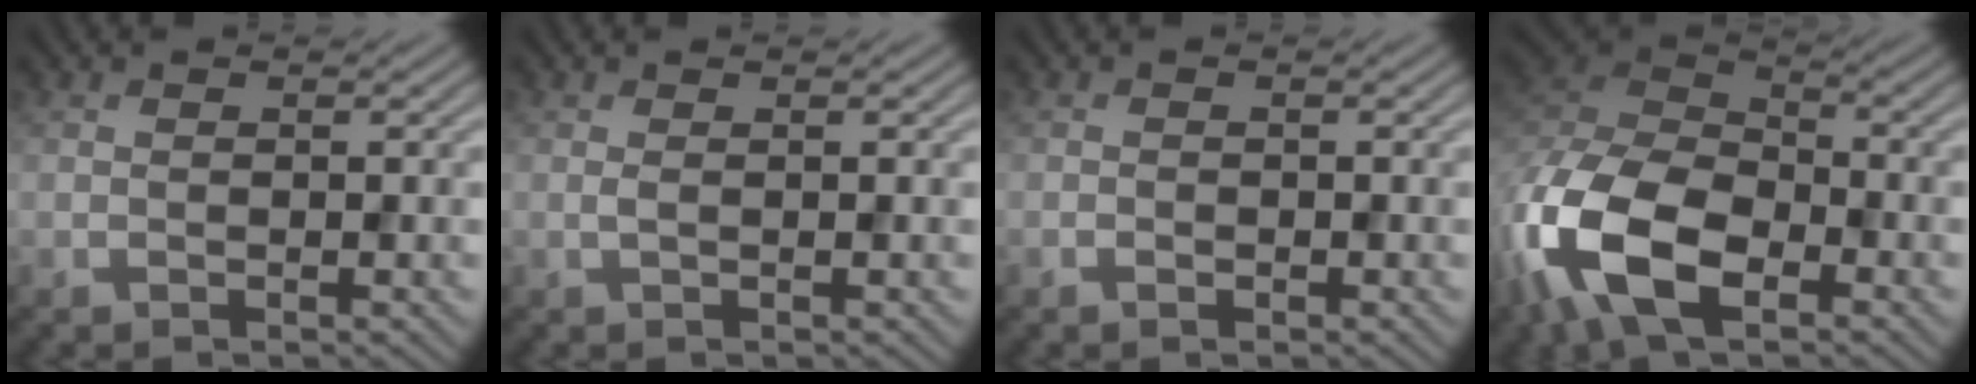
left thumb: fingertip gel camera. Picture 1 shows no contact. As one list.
[{"total": 0.7, "force": [0.0, 0.1, 0.7], "torque": [-0.021, -0.001, 0.001]}, {"total": 0.6, "force": [-0.5, 0.3, 0.3], "torque": [-0.006, -0.002, -0.009]}, {"total": 15.5, "force": [-6.9, 8.7, 10.8], "torque": [-0.280, -0.031, -0.143]}]